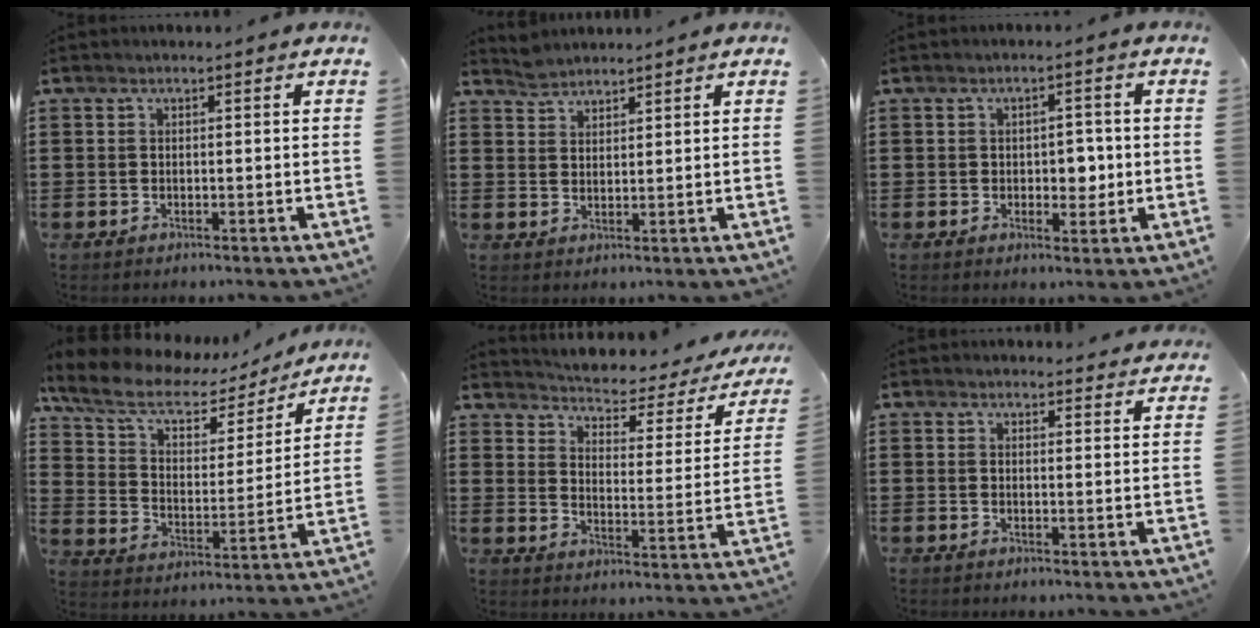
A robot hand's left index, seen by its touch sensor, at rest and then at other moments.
{"total": 2.2, "force": [2.2, 0.4, -0.1], "torque": [-0.005, 0.001, 0.043]}
{"total": 3.5, "force": [-0.2, 2.2, 2.8], "torque": [-0.040, 0.000, -0.010]}
{"total": 8.7, "force": [5.9, 4.2, 4.8], "torque": [-0.120, -0.022, 0.099]}
{"total": 2.7, "force": [2.4, 0.7, 1.0], "torque": [-0.039, -0.026, 0.029]}
{"total": 2.0, "force": [2.0, 0.4, 0.1], "torque": [0.001, -0.006, 0.037]}